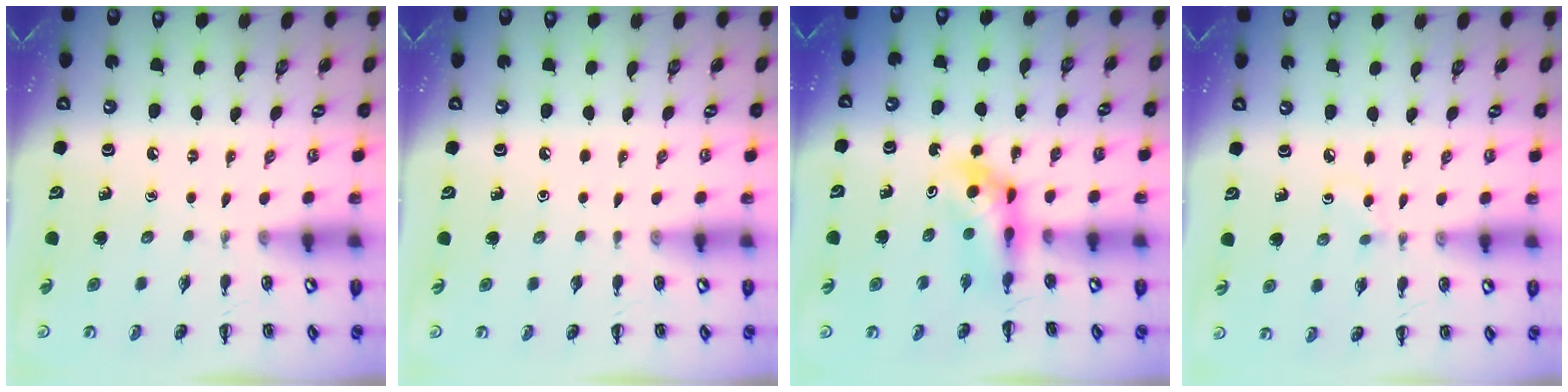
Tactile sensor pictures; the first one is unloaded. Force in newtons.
{"total": 0.0}
{"total": 5.5, "press": 5.4, "slide": 0.9}
{"total": 2.1, "press": 1.8, "slide": 1.0}